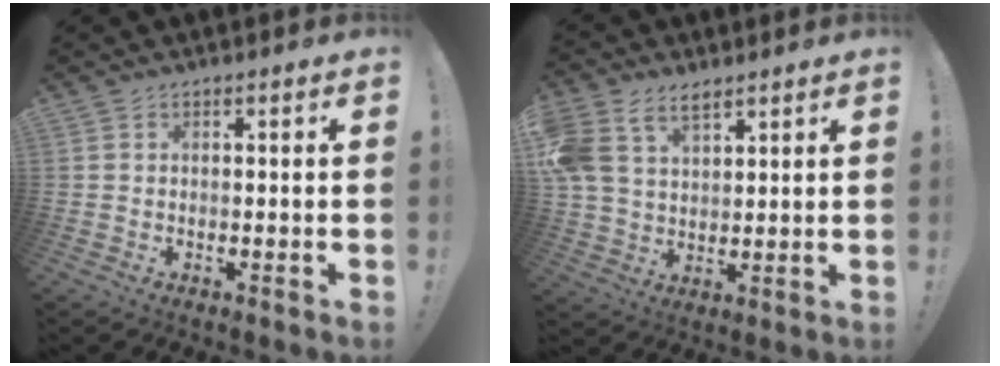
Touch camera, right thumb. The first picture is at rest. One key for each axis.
{"total": 11.0, "fx": 6.7, "fy": 6.9, "fz": 5.3, "tx": -0.113, "ty": -0.023, "tz": 0.135}